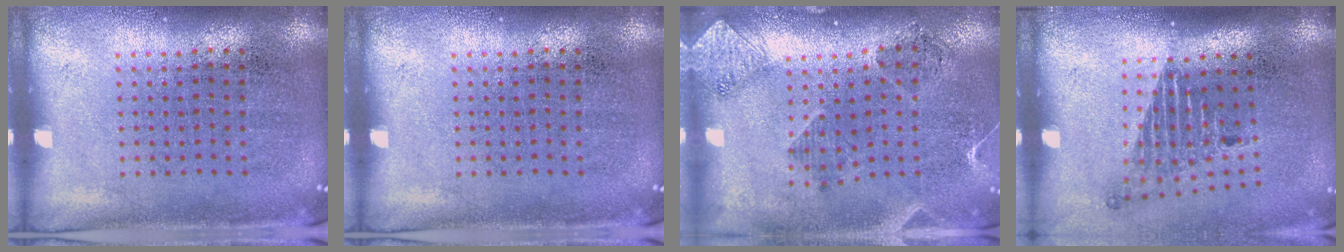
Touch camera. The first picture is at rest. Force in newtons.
{"total": 0.0}
{"total": 1.7, "press": 1.6, "slide": 0.7}
{"total": 1.7, "press": 1.1, "slide": 1.2}